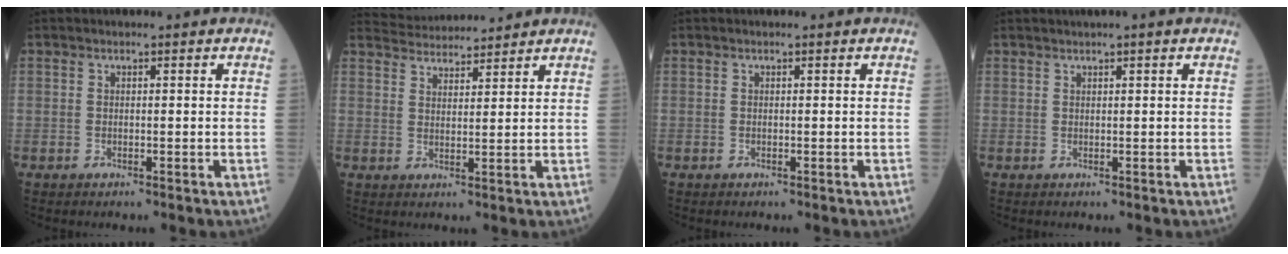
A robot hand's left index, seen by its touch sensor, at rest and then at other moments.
{"total": 6.7, "force": [6.7, 0.4, 0.6], "torque": [-0.019, 0.028, 0.107]}
{"total": 0.0}
{"total": 0.9, "force": [0.6, -0.2, 0.6], "torque": [-0.014, 0.007, 0.014]}